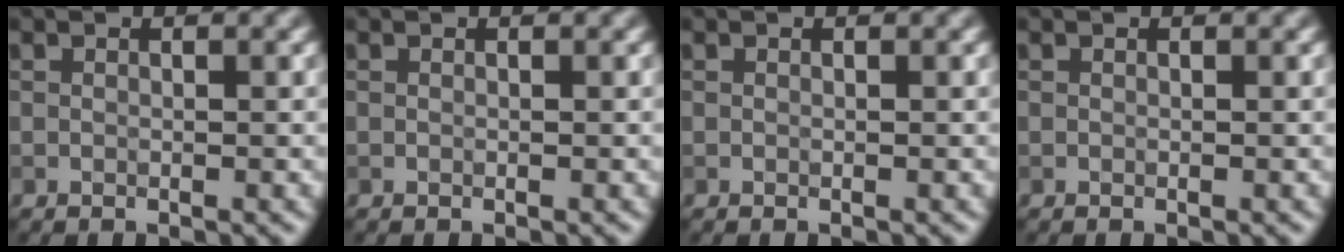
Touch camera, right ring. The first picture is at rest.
{"total": 0.0}
{"total": 0.0}
{"total": 0.0}